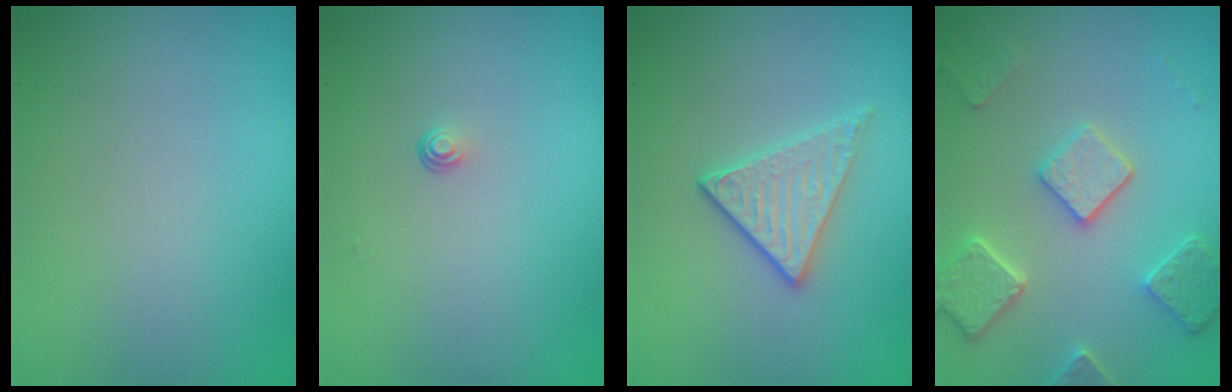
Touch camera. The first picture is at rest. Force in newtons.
{"total": 0.6, "press": 0.3, "slide": 0.5}
{"total": 2.3, "press": 2.0, "slide": 1.0}
{"total": 4.6, "press": 3.8, "slide": 2.6}